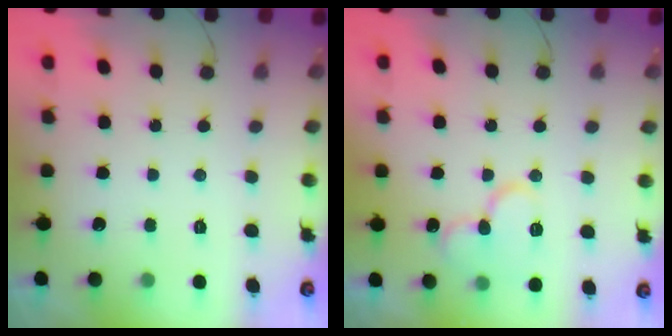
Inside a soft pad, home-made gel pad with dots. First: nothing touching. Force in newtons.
{"total": 12.4, "press": 12.3, "slide": 1.5}